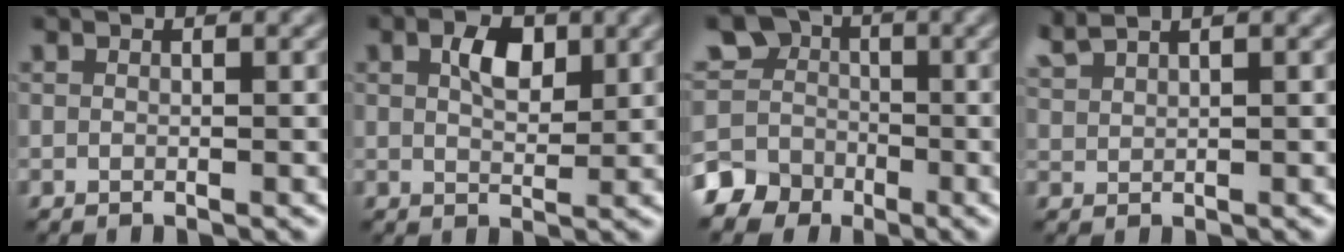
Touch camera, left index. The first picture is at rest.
{"total": 3.3, "force": [1.3, 1.8, 2.4], "torque": [-0.047, 0.005, 0.023]}
{"total": 7.1, "force": [-2.5, 6.3, 2.1], "torque": [-0.033, 0.001, -0.064]}
{"total": 2.3, "force": [2.1, 0.3, 0.8], "torque": [-0.015, 0.010, 0.048]}